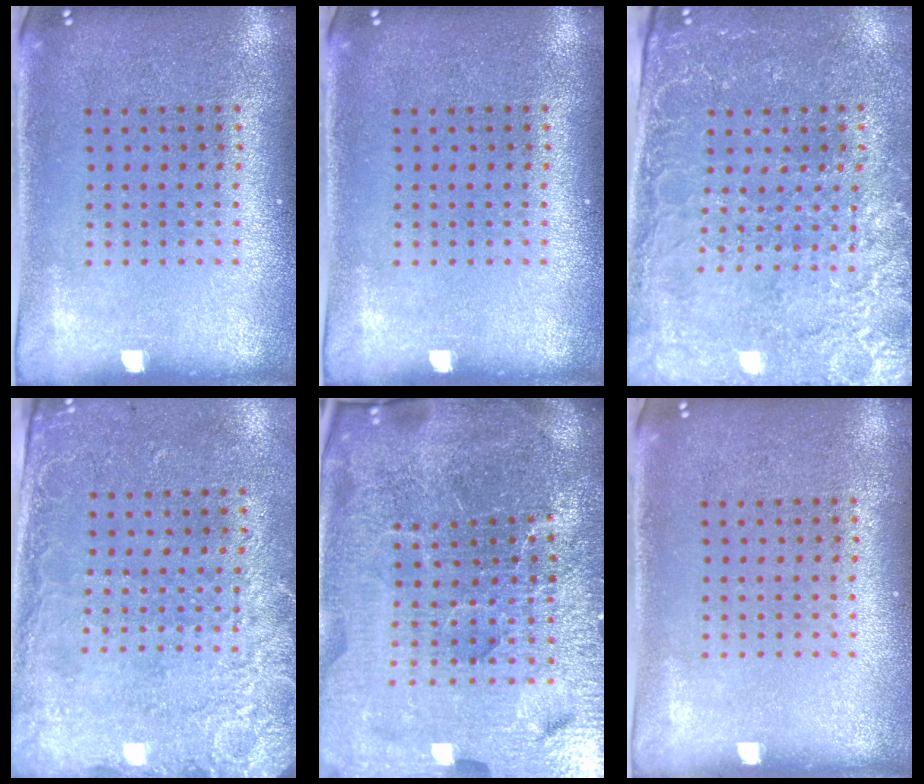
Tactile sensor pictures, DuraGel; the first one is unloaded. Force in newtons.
{"total": 0.0}
{"total": 2.9, "press": 2.8, "slide": 0.8}
{"total": 2.5, "press": 1.9, "slide": 1.6}
{"total": 7.2, "press": 6.2, "slide": 3.5}
{"total": 0.0}